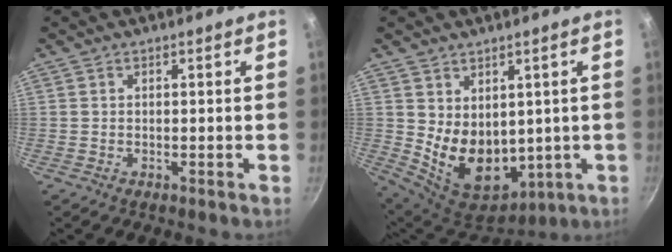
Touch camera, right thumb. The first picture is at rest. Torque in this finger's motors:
{"motor_torque": [-0.74, 1.46, 0.05, 0.15, 0.13]}